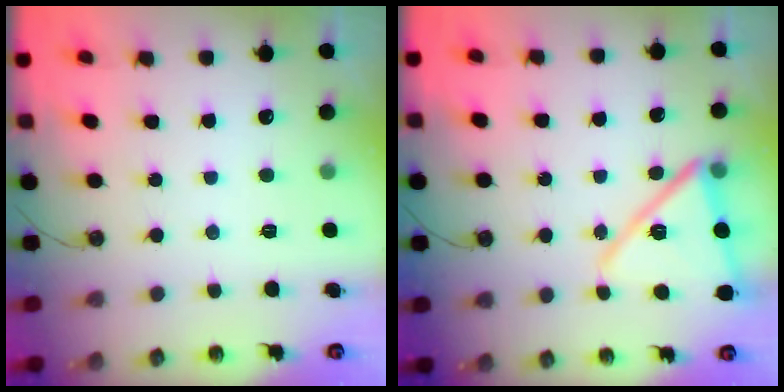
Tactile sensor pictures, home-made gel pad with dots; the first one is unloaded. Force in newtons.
{"total": 15.5, "press": 15.3, "slide": 2.2}